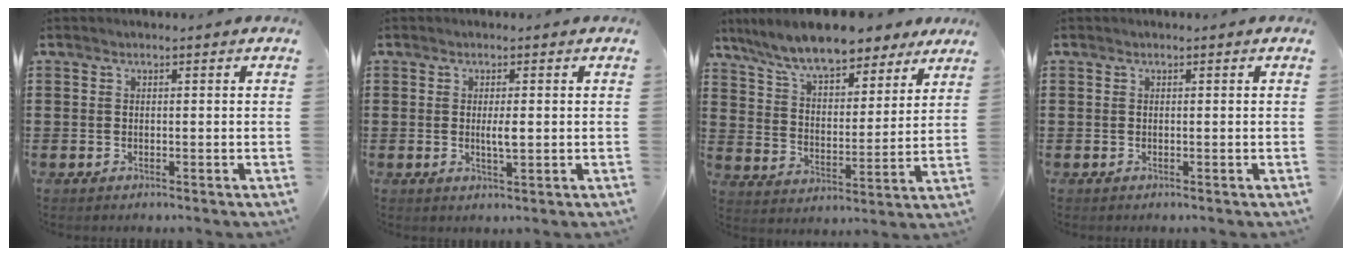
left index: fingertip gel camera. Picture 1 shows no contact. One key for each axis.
{"total": 2.6, "fx": 0.1, "fy": 0.5, "fz": 2.5, "tx": -0.047, "ty": -0.005, "tz": 0.001}
{"total": 10.5, "fx": 9.1, "fy": 2.2, "fz": 4.7, "tx": -0.127, "ty": -0.034, "tz": 0.163}
{"total": 0.0}